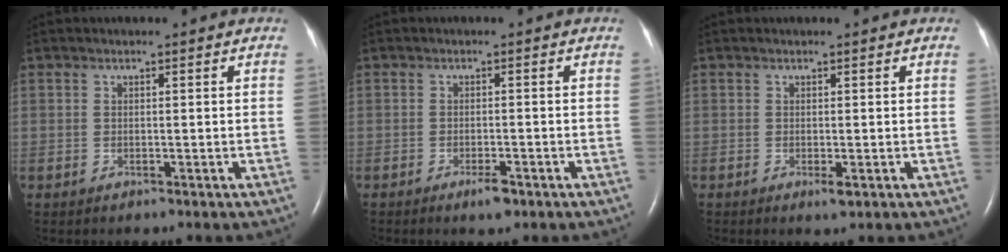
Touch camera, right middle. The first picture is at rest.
{"total": 2.1, "force": [-1.4, 0.5, 1.5], "torque": [-0.030, -0.002, -0.020]}
{"total": 0.9, "force": [-0.1, 0.2, 0.9], "torque": [-0.014, -0.002, 0.000]}